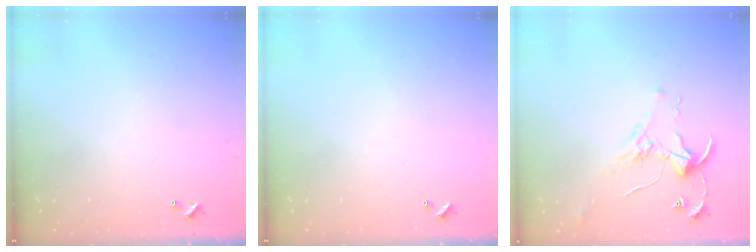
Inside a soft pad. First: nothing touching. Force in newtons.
{"total": 0.0}
{"total": 2.1, "press": 2.1, "slide": 0.1}